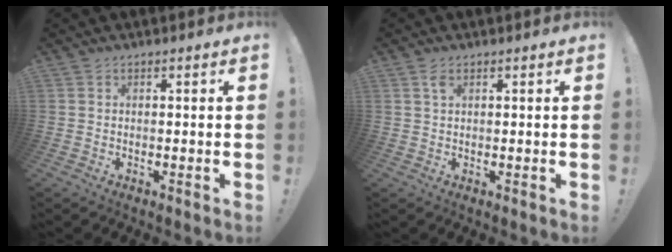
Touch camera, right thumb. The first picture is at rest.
{"total": 2.0, "force": [1.0, 1.0, 1.5], "torque": [-0.031, 0.002, 0.017]}